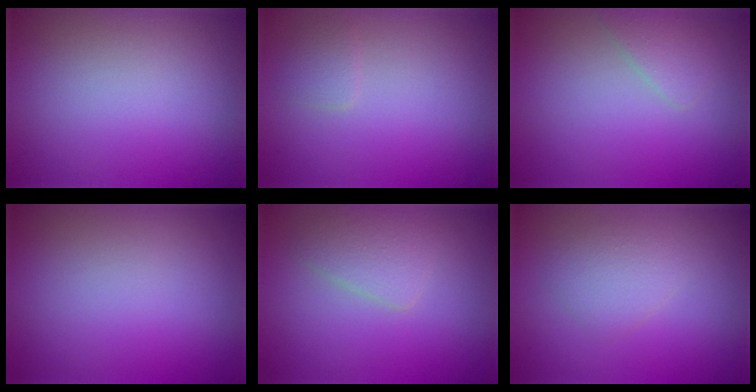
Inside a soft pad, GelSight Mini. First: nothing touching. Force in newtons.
{"total": 1.0, "press": 1.0, "slide": 0.0}
{"total": 1.6, "press": 1.6, "slide": 0.0}
{"total": 0.0}
{"total": 2.4, "press": 2.4, "slide": 0.1}
{"total": 2.1, "press": 2.1, "slide": 0.0}